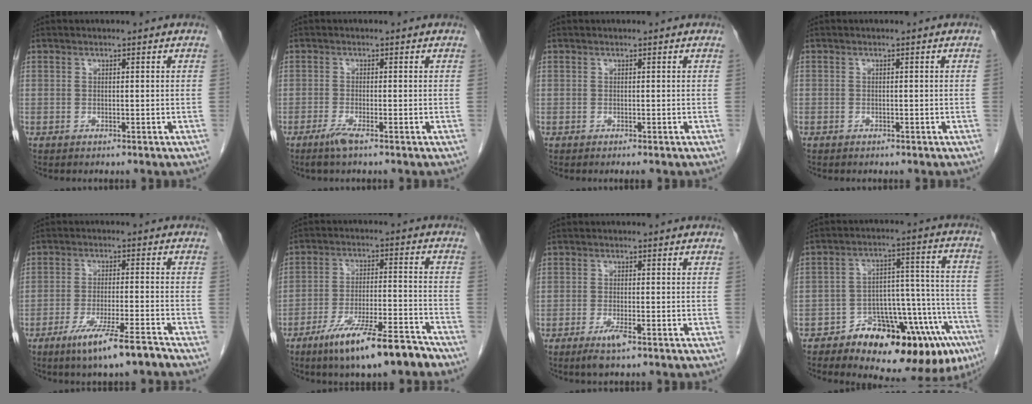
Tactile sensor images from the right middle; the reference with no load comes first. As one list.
[{"total": 2.3, "force": [-1.6, -0.1, 1.7], "torque": [-0.039, -0.005, -0.035]}, {"total": 0.8, "force": [-0.6, -0.1, 0.4], "torque": [-0.009, -0.003, -0.008]}, {"total": 0.0}, {"total": 8.2, "force": [-5.7, -0.1, 5.9], "torque": [-0.105, -0.020, -0.101]}, {"total": 12.9, "force": [-9.3, 1.7, 8.7], "torque": [-0.146, -0.011, -0.155]}, {"total": 2.9, "force": [-1.7, 0.3, 2.3], "torque": [-0.048, -0.006, -0.031]}, {"total": 19.5, "force": [-12.0, 5.9, 14.2], "torque": [-0.125, 0.050, -0.168]}]